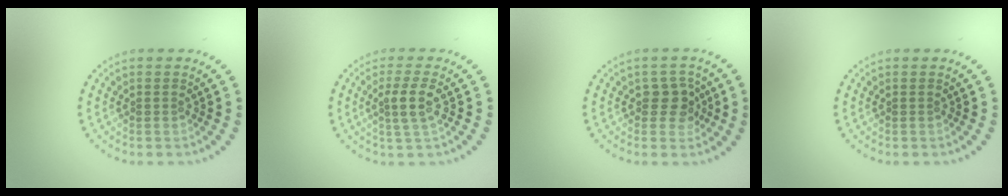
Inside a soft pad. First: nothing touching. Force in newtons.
{"total": 2.5, "press": 2.1, "slide": 1.2}
{"total": 2.4, "press": 2.1, "slide": 1.0}
{"total": 0.0}